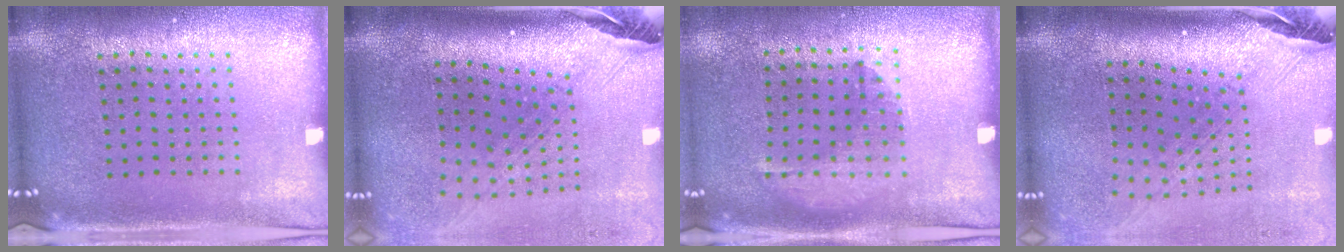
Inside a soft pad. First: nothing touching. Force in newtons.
{"total": 3.0, "press": 2.1, "slide": 2.1}
{"total": 1.4, "press": 0.9, "slide": 1.1}
{"total": 2.9, "press": 2.1, "slide": 2.0}